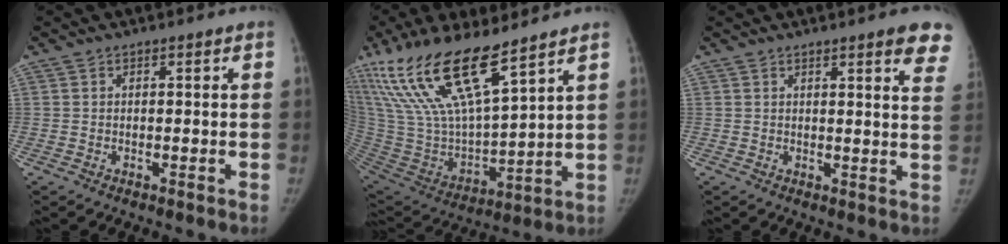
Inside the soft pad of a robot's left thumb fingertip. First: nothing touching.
{"total": 23.5, "force": [15.5, 6.5, 16.4], "torque": [-0.321, -0.058, 0.303]}
{"total": 9.3, "force": [6.4, 1.5, 6.5], "torque": [-0.050, -0.023, 0.065]}